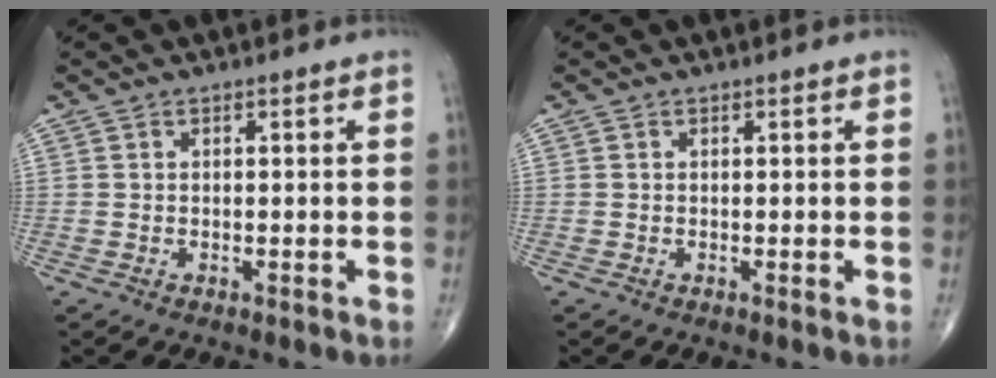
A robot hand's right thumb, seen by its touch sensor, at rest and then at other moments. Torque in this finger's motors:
{"motor_torque": [0.26, -0.43, -0.13, -0.02, -0.05]}